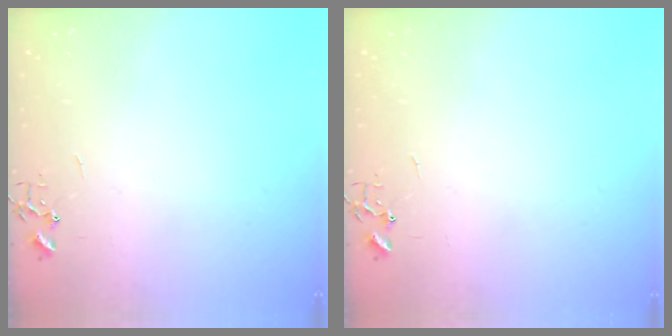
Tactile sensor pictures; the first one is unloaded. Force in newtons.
{"total": 0.0}